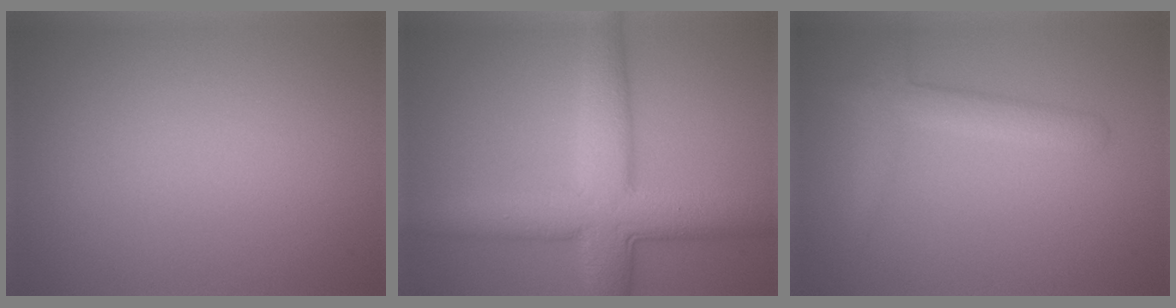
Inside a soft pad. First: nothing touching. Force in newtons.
{"total": 7.6, "press": 7.6, "slide": 0.1}
{"total": 2.6, "press": 2.6, "slide": 0.2}